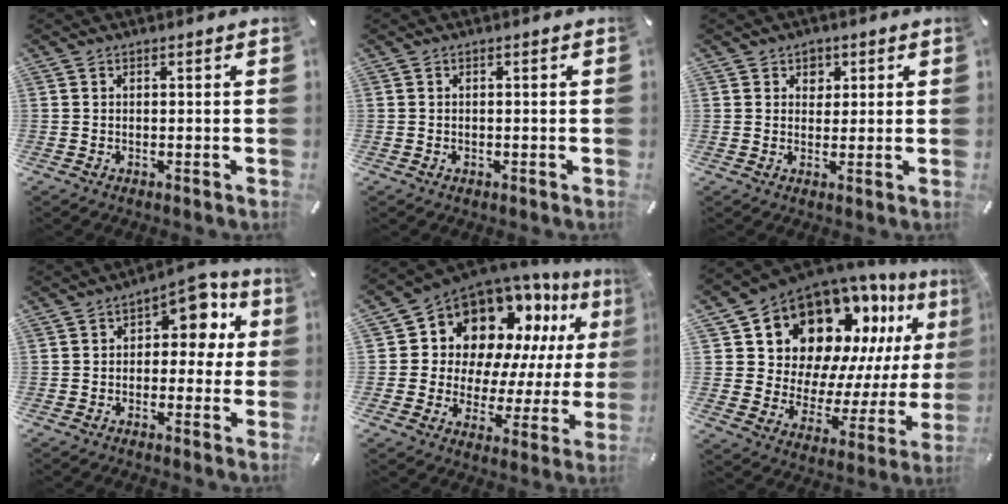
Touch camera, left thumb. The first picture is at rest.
{"total": 0.6, "force": [-0.2, 0.5, 0.2], "torque": [-0.002, 0.003, -0.005]}
{"total": 3.2, "force": [1.2, 2.8, 0.9], "torque": [0.000, -0.003, 0.016]}
{"total": 8.0, "force": [3.2, 5.1, 5.4], "torque": [-0.059, -0.029, 0.045]}
{"total": 14.2, "force": [8.8, 10.0, 4.8], "torque": [-0.083, -0.086, 0.160]}
{"total": 16.6, "force": [11.9, 10.0, 5.8], "torque": [-0.103, -0.115, 0.222]}